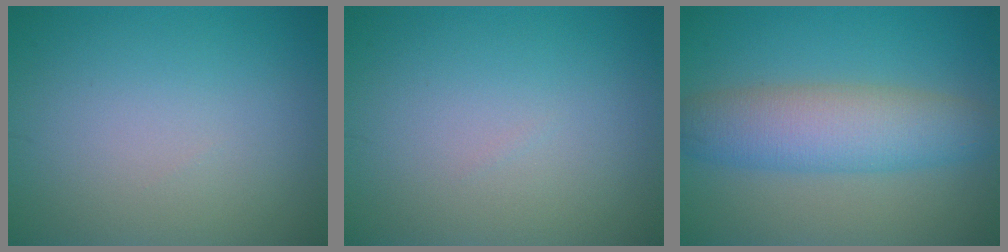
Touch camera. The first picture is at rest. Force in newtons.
{"total": 0.0}
{"total": 6.2, "press": 6.2, "slide": 0.0}